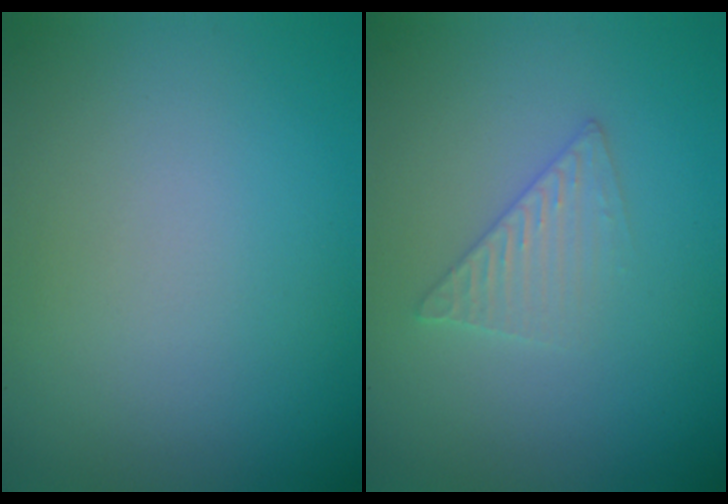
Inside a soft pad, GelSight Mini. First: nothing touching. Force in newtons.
{"total": 2.0, "press": 2.0, "slide": 0.2}